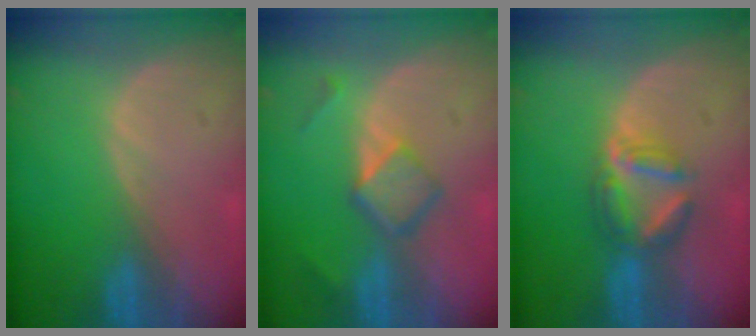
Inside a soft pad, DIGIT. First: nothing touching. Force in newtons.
{"total": 5.0, "press": 4.6, "slide": 1.9}
{"total": 5.8, "press": 5.5, "slide": 1.9}